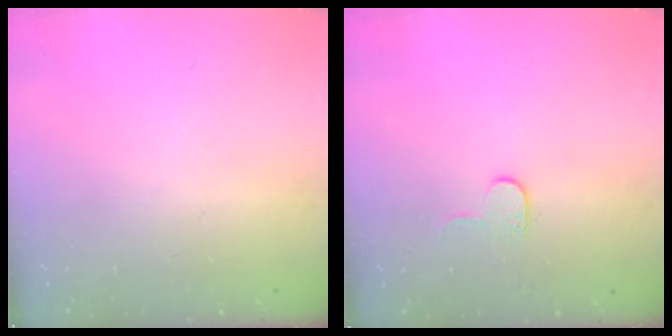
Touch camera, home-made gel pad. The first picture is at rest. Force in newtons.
{"total": 3.9, "press": 3.9, "slide": 0.4}